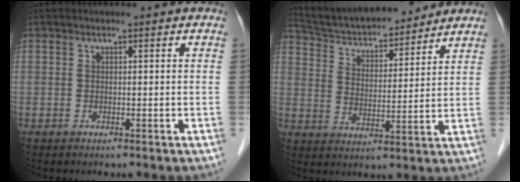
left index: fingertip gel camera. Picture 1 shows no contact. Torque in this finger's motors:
{"motor_torque": [-0.09, -0.70, 0.23, 0.06]}